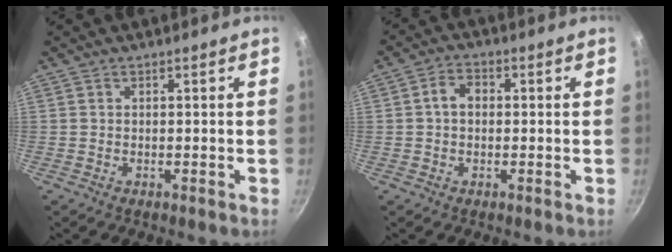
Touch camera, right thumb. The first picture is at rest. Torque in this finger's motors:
{"motor_torque": [0.20, 1.21, 0.56, -0.40, 0.00]}